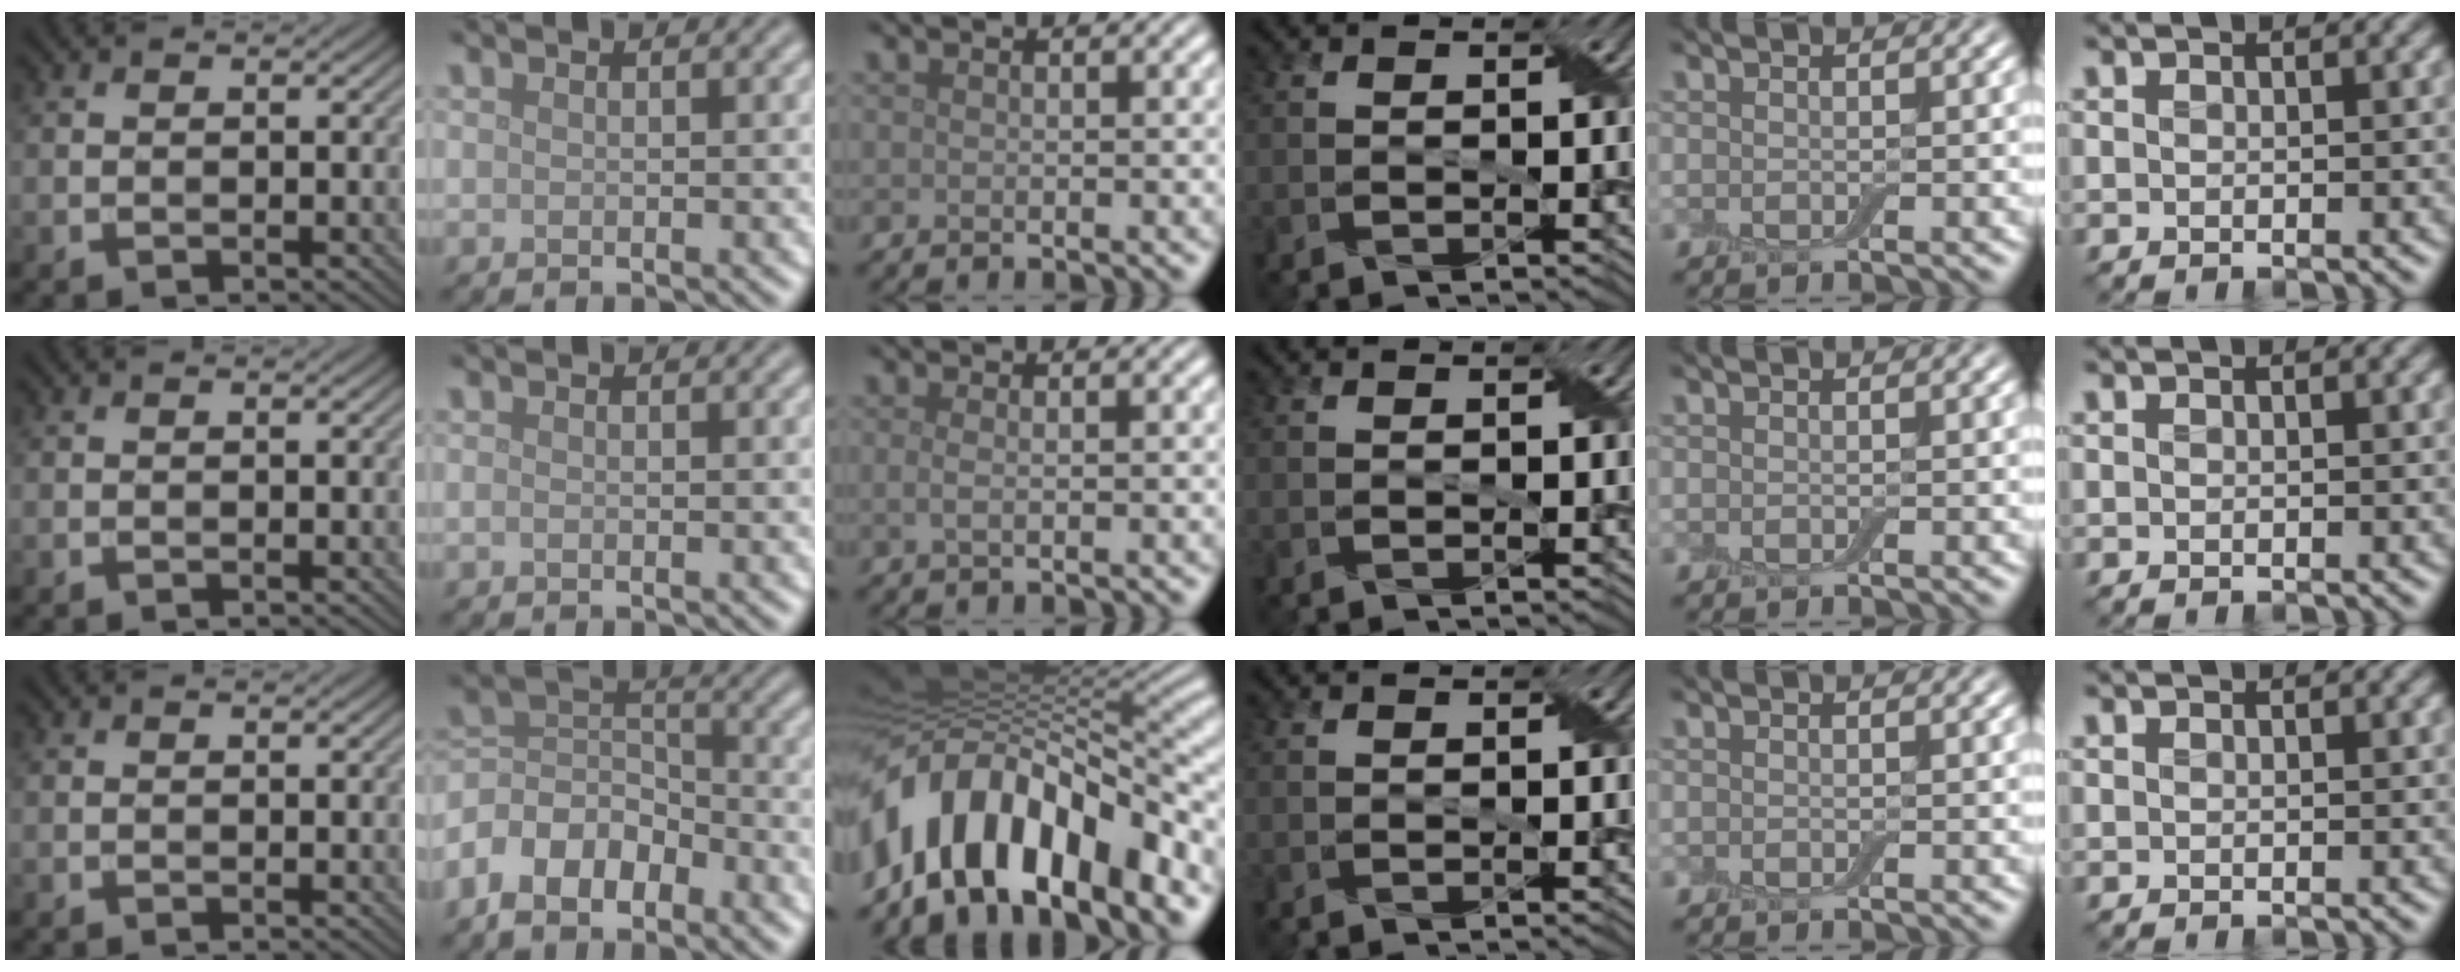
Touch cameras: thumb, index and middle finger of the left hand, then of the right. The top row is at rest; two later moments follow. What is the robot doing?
{"motion": "fold", "object": "cloth"}